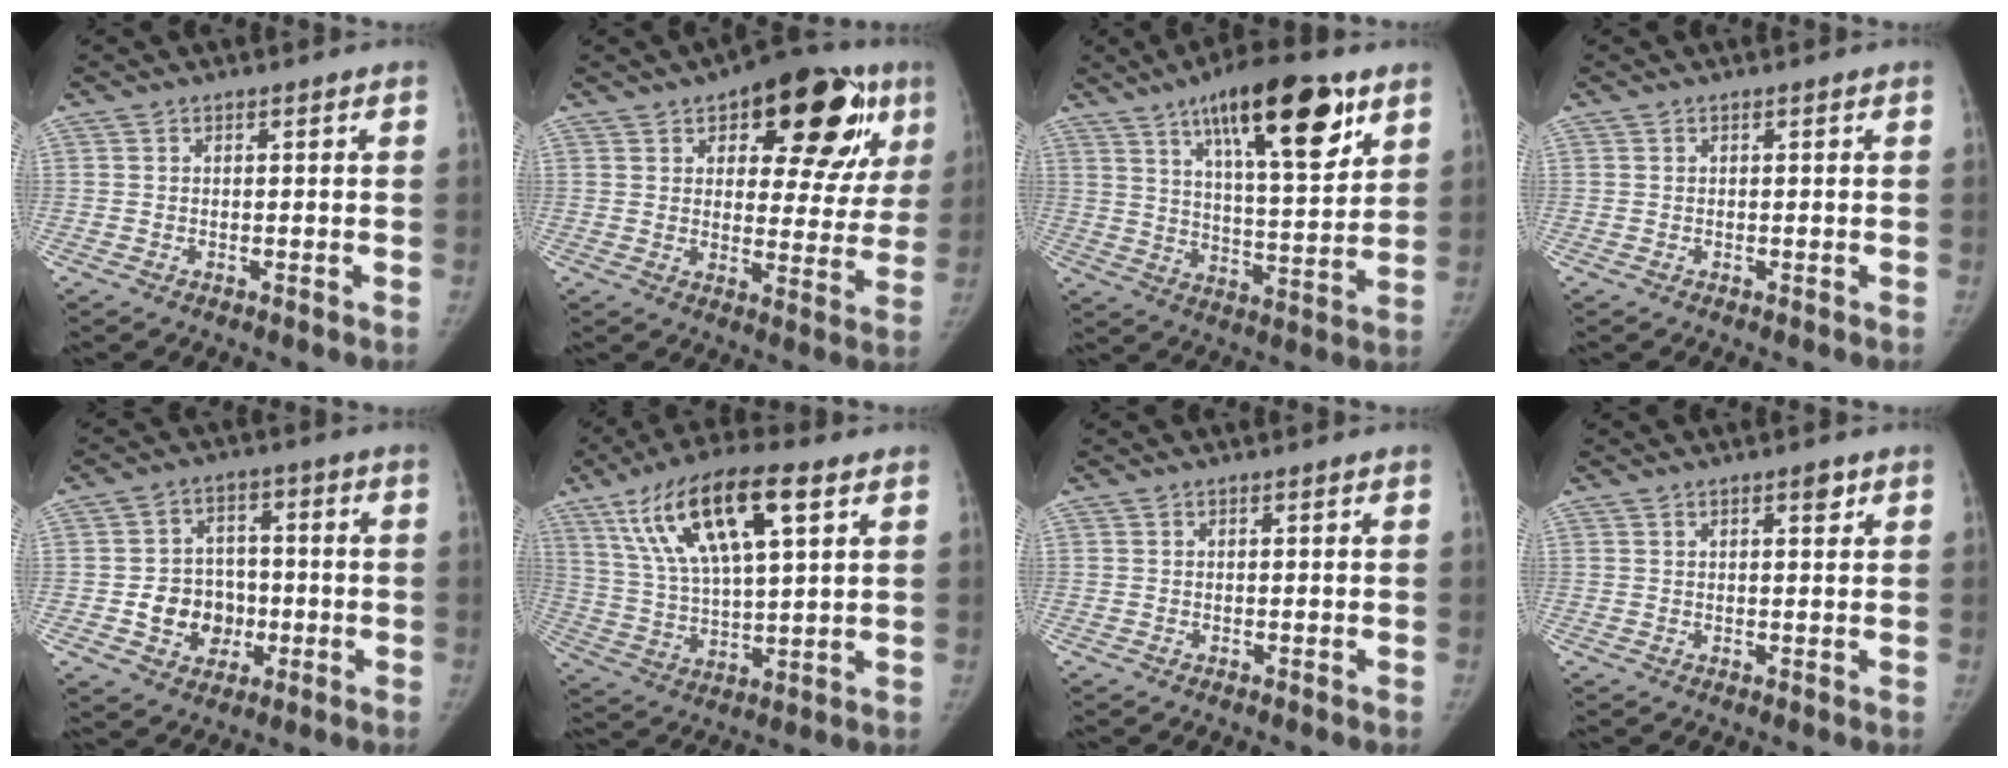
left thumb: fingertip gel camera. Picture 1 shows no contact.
{"total": 22.6, "force": [10.6, 10.8, 16.8], "torque": [-0.172, -0.007, 0.141]}
{"total": 20.3, "force": [11.0, 6.0, 16.0], "torque": [-0.217, -0.044, 0.173]}
{"total": 0.0}
{"total": 10.2, "force": [-2.0, 8.8, 4.7], "torque": [-0.032, 0.023, -0.030]}
{"total": 19.0, "force": [8.8, 6.4, 15.6], "torque": [-0.275, -0.008, 0.160]}
{"total": 0.0}
{"total": 1.9, "force": [1.1, 0.6, 1.4], "torque": [-0.014, -0.005, 0.016]}